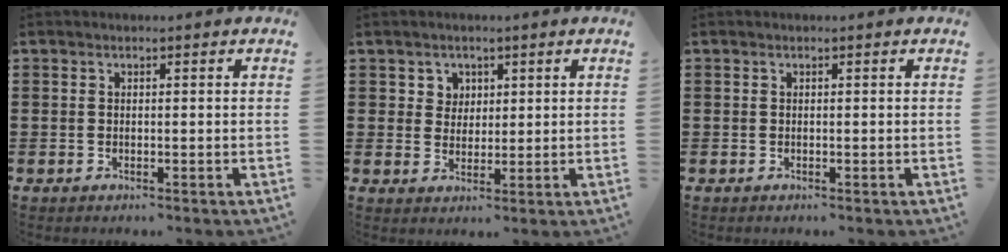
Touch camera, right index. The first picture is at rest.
{"total": 3.0, "force": [1.5, 2.7, 0.3], "torque": [-0.012, 0.008, 0.023]}
{"total": 0.0}